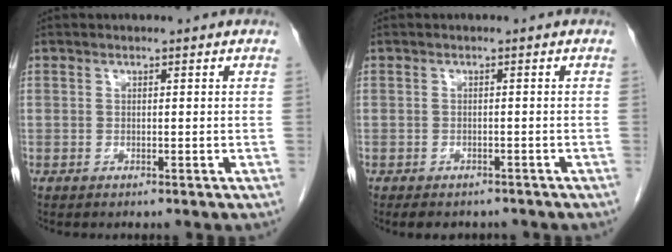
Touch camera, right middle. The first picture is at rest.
{"total": 5.4, "force": [-4.5, 2.3, 1.8], "torque": [-0.021, 0.000, -0.054]}